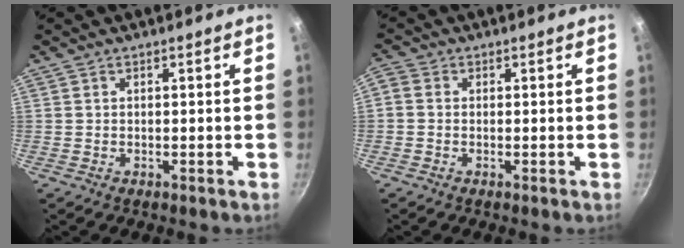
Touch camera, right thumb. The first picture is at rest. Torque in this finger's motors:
{"motor_torque": [1.47, 1.55, 0.47, -0.32, 0.26]}